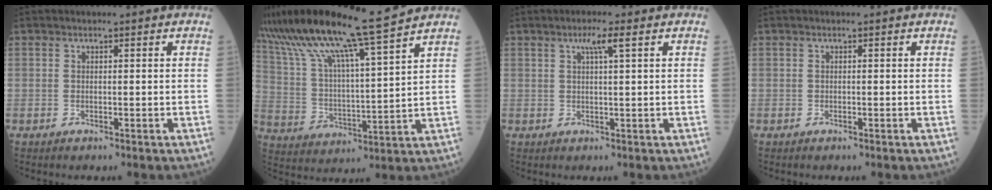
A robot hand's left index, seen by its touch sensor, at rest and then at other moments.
{"total": 18.7, "force": [15.5, -1.0, 10.3], "torque": [-0.193, 0.011, 0.272]}
{"total": 2.8, "force": [1.4, -0.2, 2.4], "torque": [-0.049, 0.006, 0.025]}
{"total": 0.0}